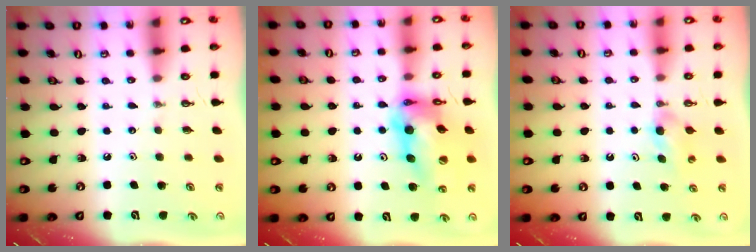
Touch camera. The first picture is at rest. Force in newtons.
{"total": 16.2, "press": 16.1, "slide": 1.7}
{"total": 3.1, "press": 3.1, "slide": 0.3}